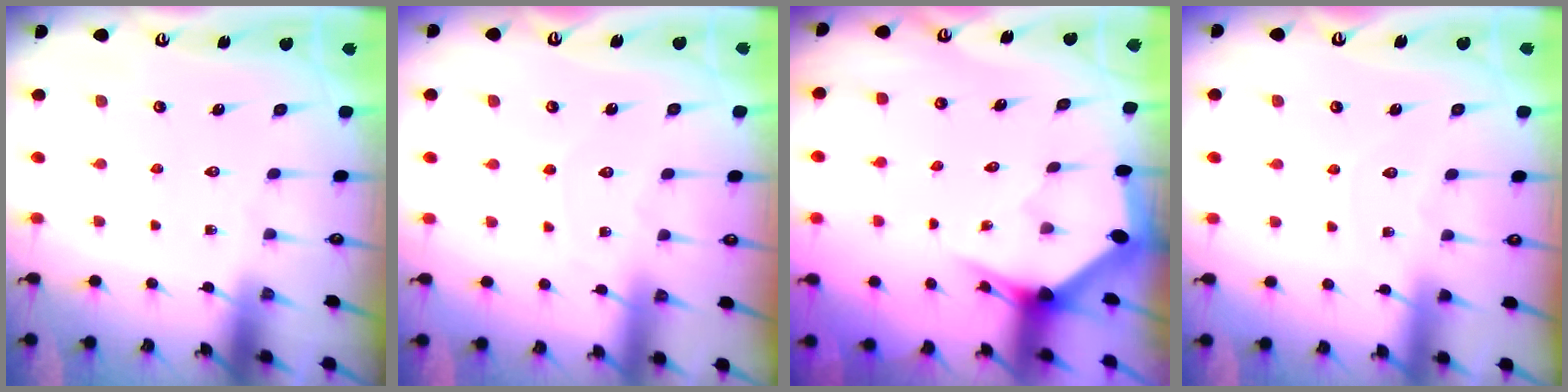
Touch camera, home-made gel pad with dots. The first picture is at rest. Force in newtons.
{"total": 5.3, "press": 5.3, "slide": 0.4}
{"total": 3.0, "press": 3.0, "slide": 0.1}
{"total": 3.7, "press": 3.7, "slide": 0.4}